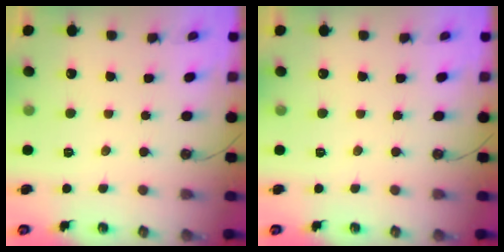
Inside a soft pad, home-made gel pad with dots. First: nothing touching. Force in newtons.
{"total": 0.0}